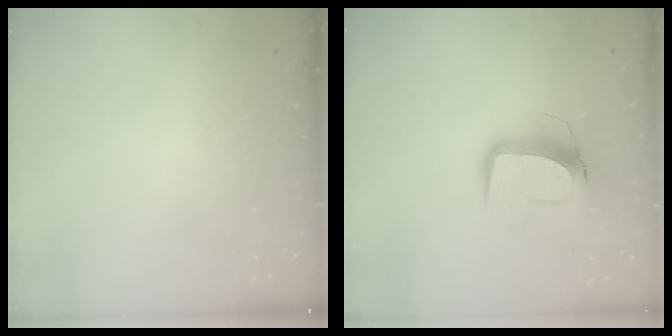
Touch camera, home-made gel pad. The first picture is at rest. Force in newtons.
{"total": 12.1, "press": 12.0, "slide": 1.4}